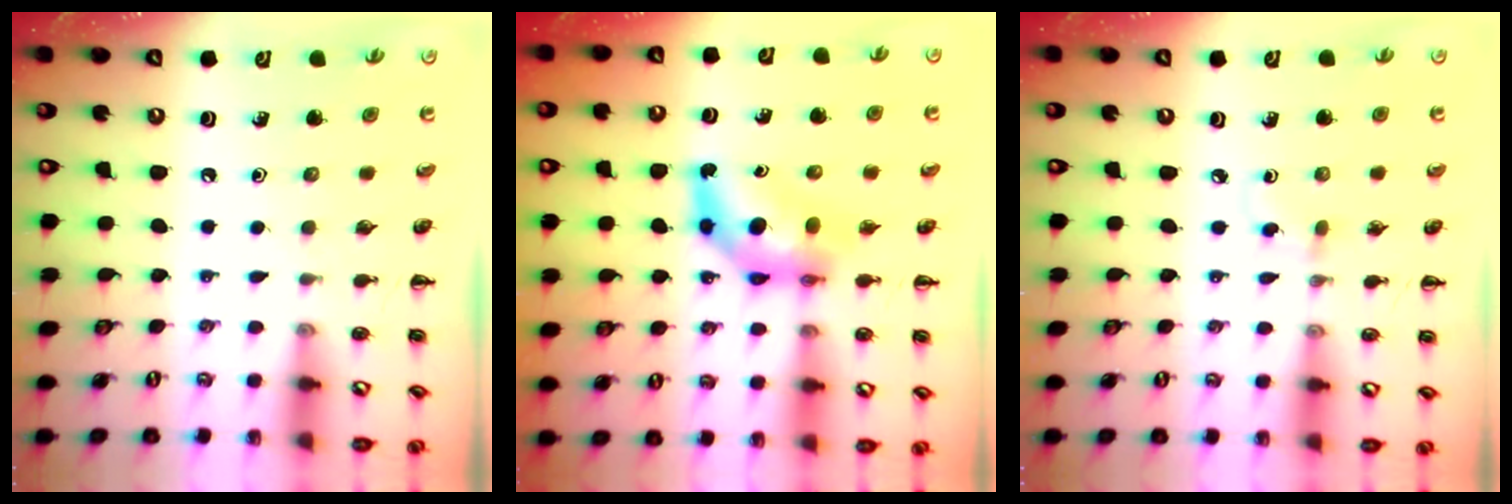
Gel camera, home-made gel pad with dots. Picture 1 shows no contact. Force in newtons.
{"total": 6.6, "press": 6.5, "slide": 1.2}
{"total": 2.6, "press": 2.4, "slide": 1.2}